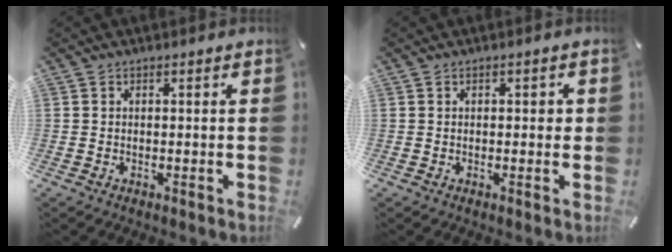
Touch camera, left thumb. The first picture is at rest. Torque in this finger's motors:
{"motor_torque": [0.19, 0.00, 0.05, 0.12, 0.04]}